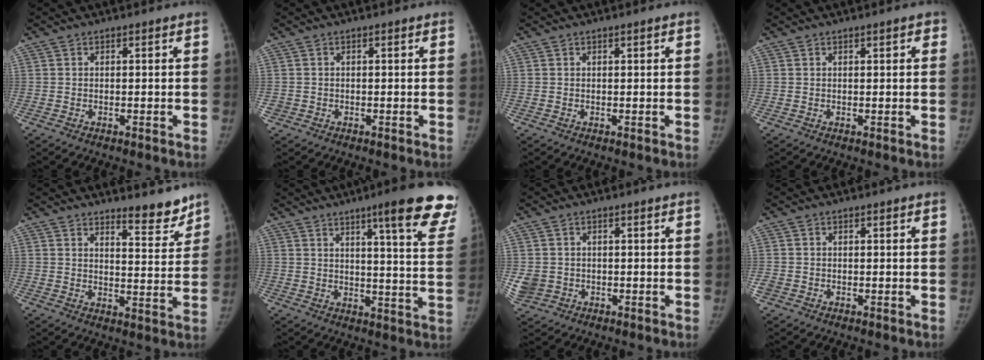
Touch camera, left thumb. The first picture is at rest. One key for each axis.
{"total": 0.7, "fx": -0.2, "fy": 0.7, "fz": 0.0, "tx": 0.006, "ty": 0.002, "tz": -0.003}
{"total": 0.5, "fx": 0.2, "fy": 0.0, "fz": 0.5, "tx": -0.008, "ty": 0.001, "tz": 0.004}
{"total": 1.5, "fx": 0.7, "fy": 0.4, "fz": 1.2, "tx": -0.012, "ty": 0.001, "tz": 0.008}
{"total": 6.6, "fx": 5.7, "fy": 1.6, "fz": 2.9, "tx": -0.015, "ty": -0.052, "tz": 0.083}
{"total": 17.4, "fx": 11.3, "fy": 1.9, "fz": 13.1, "tx": -0.140, "ty": -0.051, "tz": 0.133}
{"total": 5.0, "fx": -1.0, "fy": 4.6, "fz": 1.6, "tx": -0.043, "ty": 0.005, "tz": -0.007}
{"total": 1.2, "fx": -0.5, "fy": 1.1, "fz": 0.4, "tx": -0.006, "ty": 0.001, "tz": -0.009}